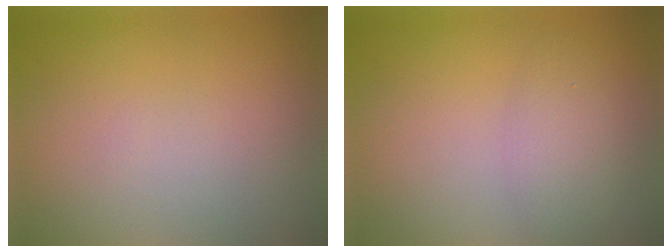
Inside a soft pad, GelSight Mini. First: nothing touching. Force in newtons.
{"total": 2.5, "press": 2.5, "slide": 0.1}